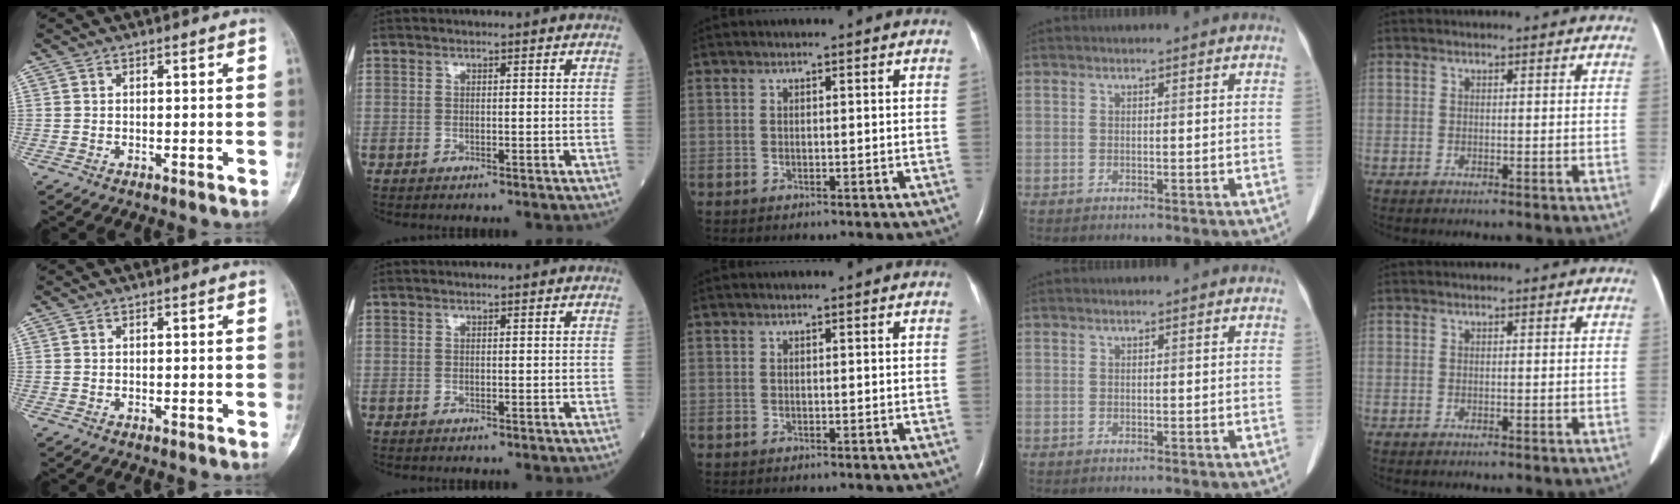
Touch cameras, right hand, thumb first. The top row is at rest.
{}